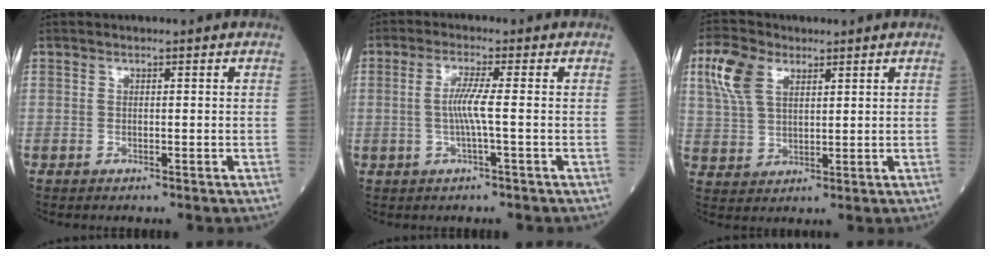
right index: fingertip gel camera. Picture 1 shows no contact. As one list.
[{"total": 4.0, "force": [-0.4, -0.5, 4.0], "torque": [-0.083, 0.001, -0.008]}, {"total": 7.5, "force": [3.6, 4.0, 5.1], "torque": [-0.125, 0.019, 0.076]}]